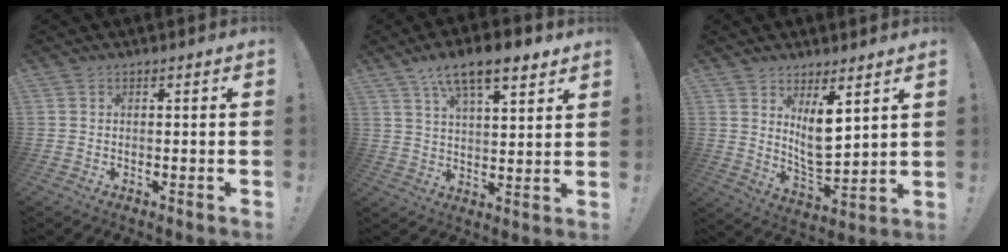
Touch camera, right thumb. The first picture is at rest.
{"total": 11.8, "force": [7.7, 4.1, 7.9], "torque": [-0.126, -0.034, 0.132]}
{"total": 9.5, "force": [5.1, 3.5, 7.2], "torque": [-0.115, -0.046, 0.097]}